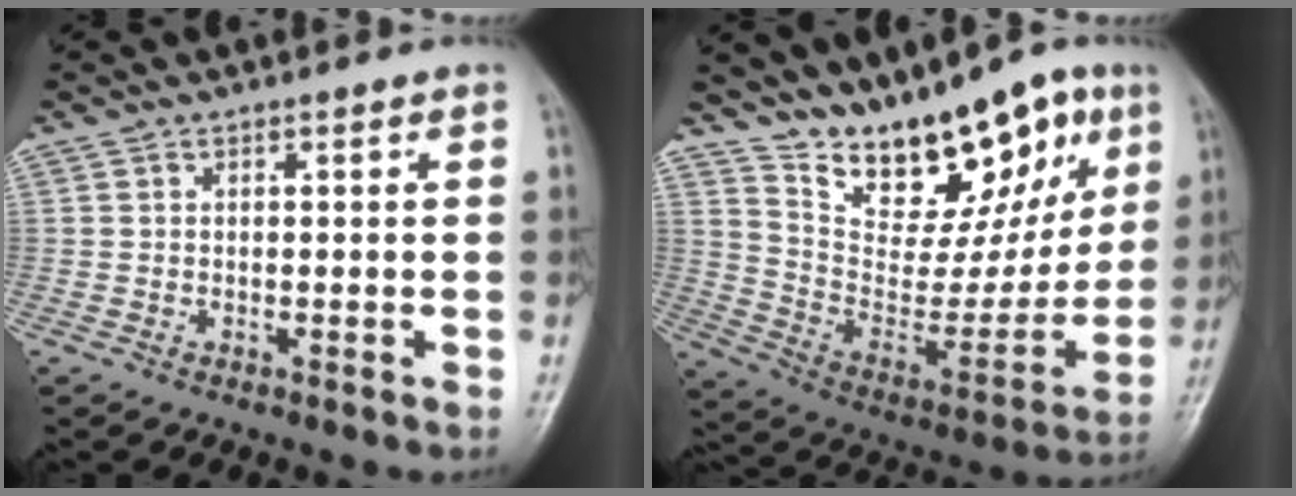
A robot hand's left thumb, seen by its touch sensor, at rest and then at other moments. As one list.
[{"total": 19.9, "force": [13.9, 9.1, 11.1], "torque": [-0.102, -0.070, 0.236]}]